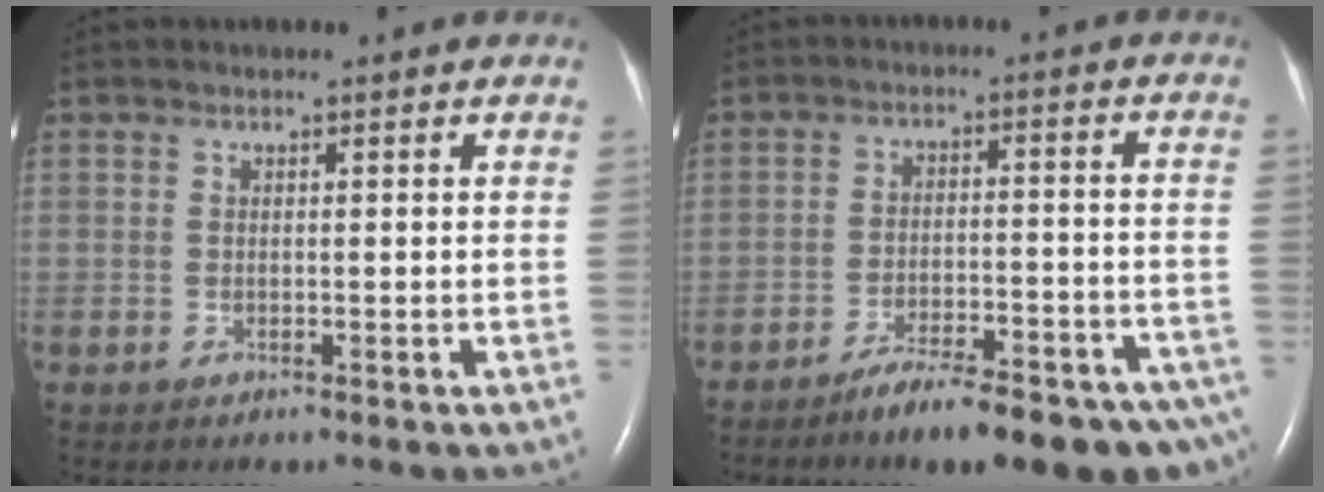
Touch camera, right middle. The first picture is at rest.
{"total": 15.5, "force": [-11.8, 3.1, 9.6], "torque": [-0.085, 0.020, -0.167]}